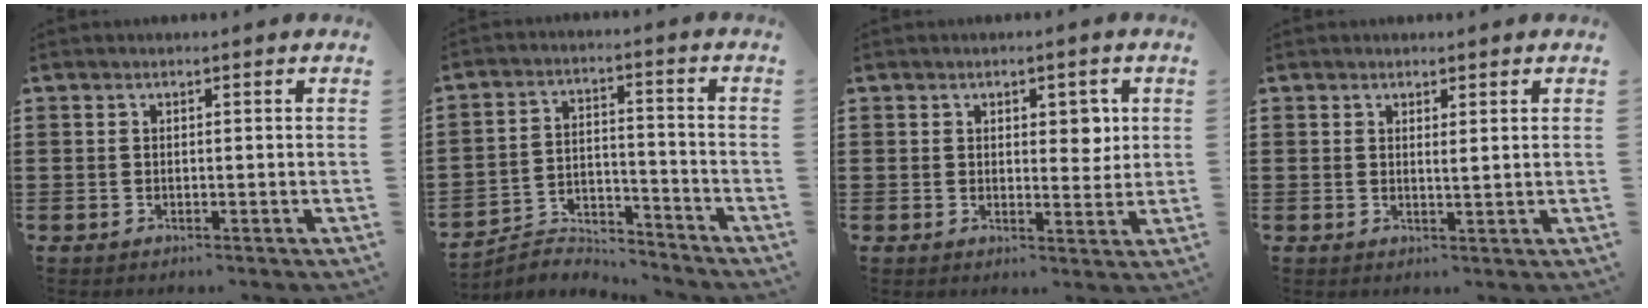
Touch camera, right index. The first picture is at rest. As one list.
[{"total": 5.0, "force": [-4.9, 0.9, 0.3], "torque": [-0.007, 0.012, -0.099]}, {"total": 3.6, "force": [1.2, 2.0, 2.7], "torque": [-0.033, 0.000, 0.014]}, {"total": 1.0, "force": [0.8, 0.1, 0.7], "torque": [-0.016, 0.001, 0.014]}]